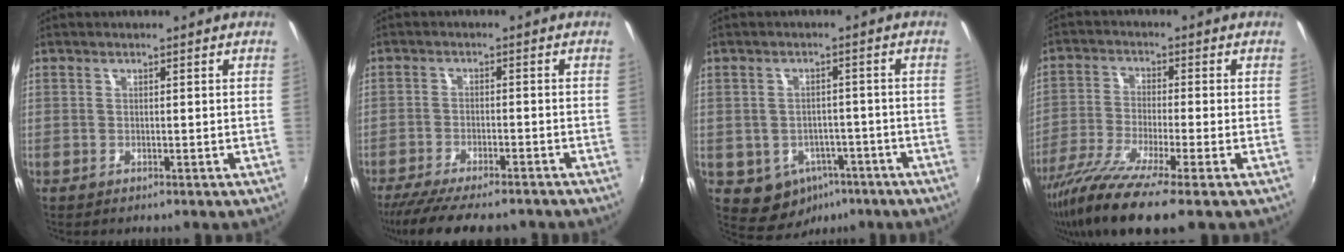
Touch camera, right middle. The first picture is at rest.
{"total": 13.4, "force": [-11.3, 2.9, 6.6], "torque": [-0.140, -0.036, -0.175]}
{"total": 8.5, "force": [-4.2, 6.8, 2.9], "torque": [-0.070, 0.006, -0.035]}
{"total": 12.5, "force": [-8.7, 0.9, 9.0], "torque": [-0.193, -0.045, -0.162]}